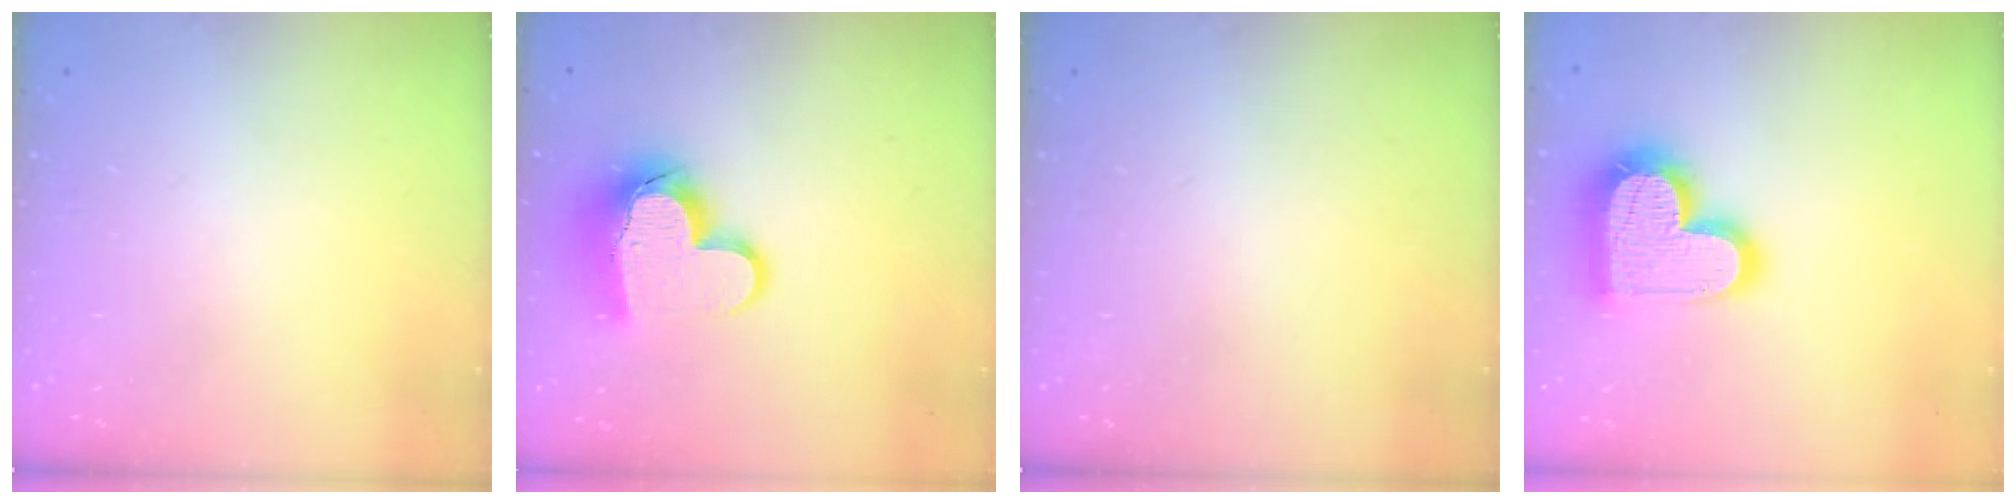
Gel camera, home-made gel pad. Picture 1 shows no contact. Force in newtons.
{"total": 14.3, "press": 14.3, "slide": 1.1}
{"total": 0.0}
{"total": 19.8, "press": 19.7, "slide": 1.3}